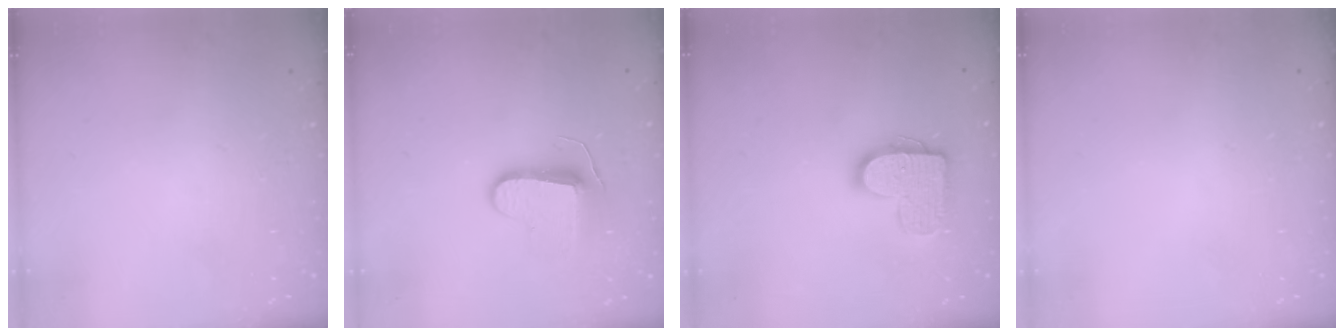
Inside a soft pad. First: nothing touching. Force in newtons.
{"total": 8.8, "press": 8.7, "slide": 0.5}
{"total": 13.2, "press": 13.2, "slide": 0.7}
{"total": 0.0}